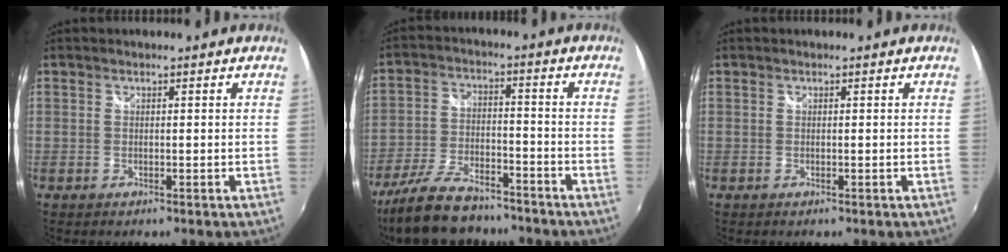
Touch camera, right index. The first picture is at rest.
{"total": 15.7, "force": [-12.6, 5.8, 7.4], "torque": [-0.167, -0.021, -0.216]}
{"total": 0.0}